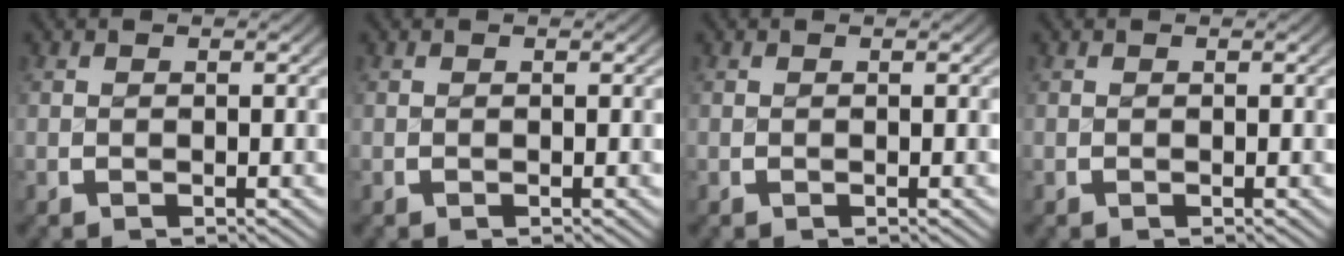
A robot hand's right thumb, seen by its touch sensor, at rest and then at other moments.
{"total": 0.0}
{"total": 0.0}
{"total": 0.0}